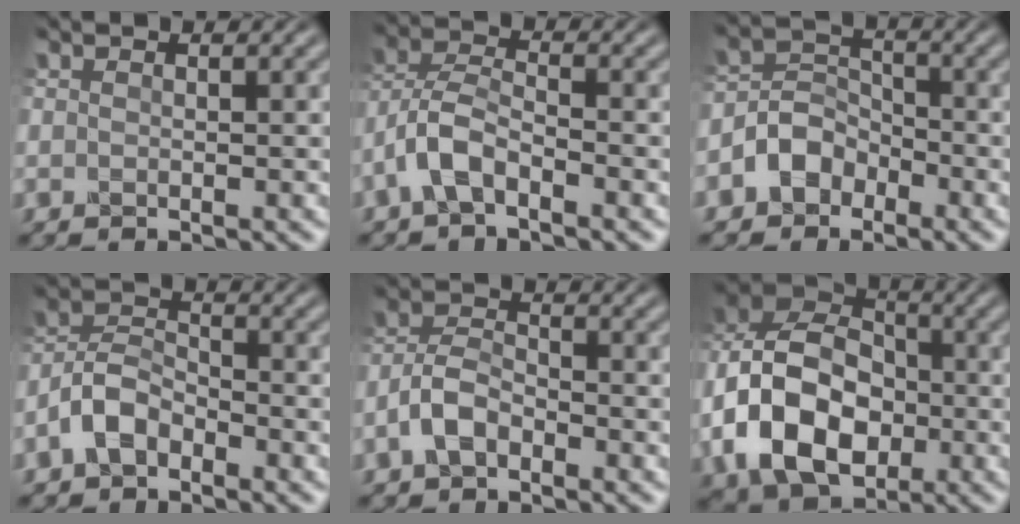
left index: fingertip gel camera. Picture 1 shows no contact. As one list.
[{"total": 3.4, "force": [-2.2, 1.5, 2.1], "torque": [-0.050, 0.012, -0.054]}, {"total": 2.8, "force": [-1.8, 2.1, 0.5], "torque": [-0.016, 0.011, -0.047]}, {"total": 3.1, "force": [-2.2, 1.8, 1.4], "torque": [-0.036, 0.013, -0.054]}, {"total": 2.8, "force": [-1.8, 1.6, 1.5], "torque": [-0.039, 0.011, -0.048]}, {"total": 12.5, "force": [-2.9, 9.3, 7.9], "torque": [-0.171, -0.007, -0.060]}]